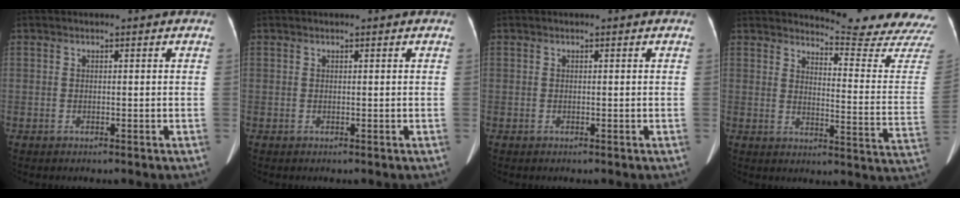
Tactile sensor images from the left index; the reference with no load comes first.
{"total": 0.0}
{"total": 0.0}
{"total": 16.1, "force": [15.9, -2.2, 2.1], "torque": [-0.030, -0.151, 0.174]}